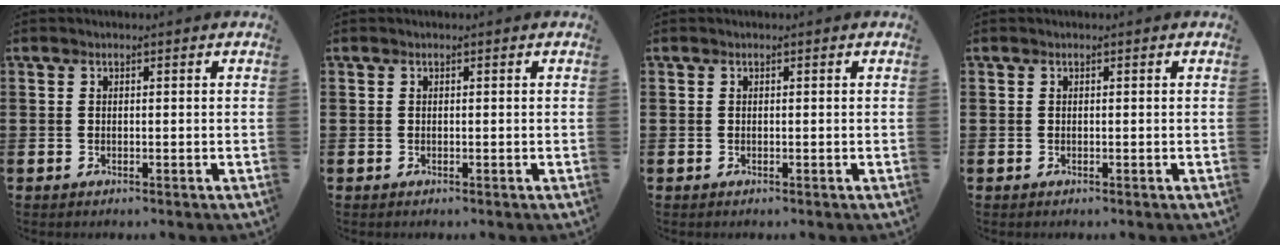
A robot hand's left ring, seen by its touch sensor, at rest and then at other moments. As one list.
[{"total": 0.0}, {"total": 0.0}, {"total": 0.0}]